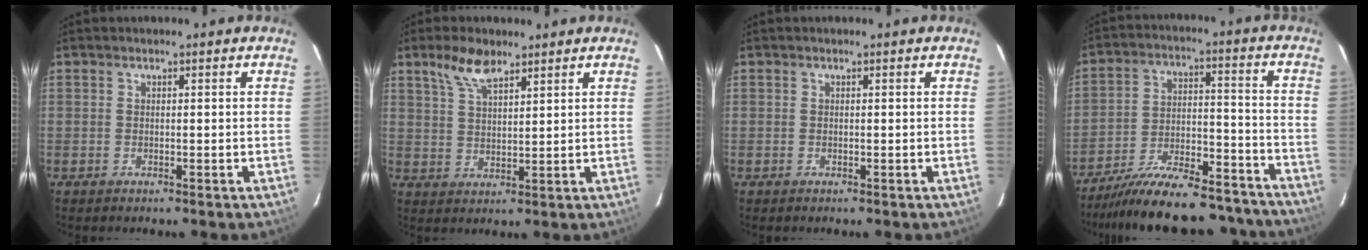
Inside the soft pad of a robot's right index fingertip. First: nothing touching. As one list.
[{"total": 6.3, "force": [4.4, 2.4, 3.7], "torque": [-0.070, 0.010, 0.088]}, {"total": 0.0}, {"total": 25.2, "force": [-22.3, 6.9, 9.7], "torque": [-0.171, 0.006, -0.301]}]